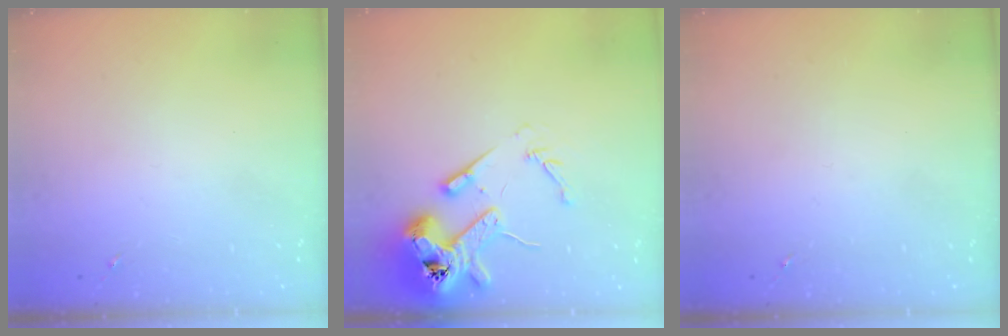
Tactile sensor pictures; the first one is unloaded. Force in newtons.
{"total": 15.1, "press": 15.0, "slide": 2.1}
{"total": 0.0}